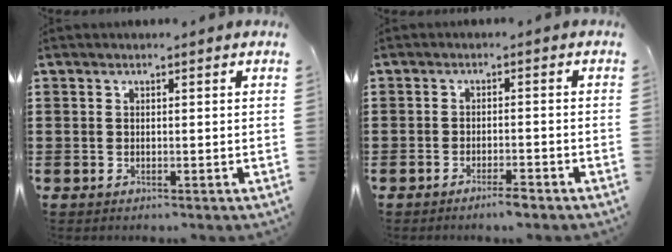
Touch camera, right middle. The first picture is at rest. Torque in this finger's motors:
{"motor_torque": [0.13, -0.09, 0.18, 0.03]}